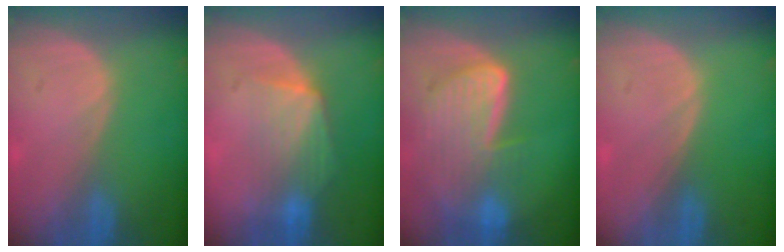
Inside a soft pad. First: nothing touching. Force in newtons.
{"total": 7.0, "press": 6.4, "slide": 2.8}
{"total": 9.2, "press": 8.0, "slide": 4.5}
{"total": 0.0}